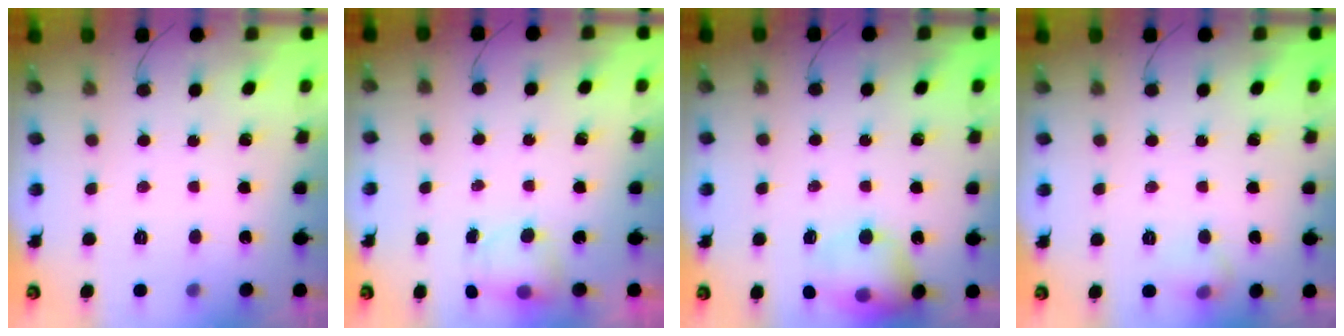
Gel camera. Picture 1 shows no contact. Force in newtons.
{"total": 4.6, "press": 4.5, "slide": 0.7}
{"total": 13.7, "press": 13.5, "slide": 2.2}
{"total": 8.1, "press": 5.3, "slide": 6.2}